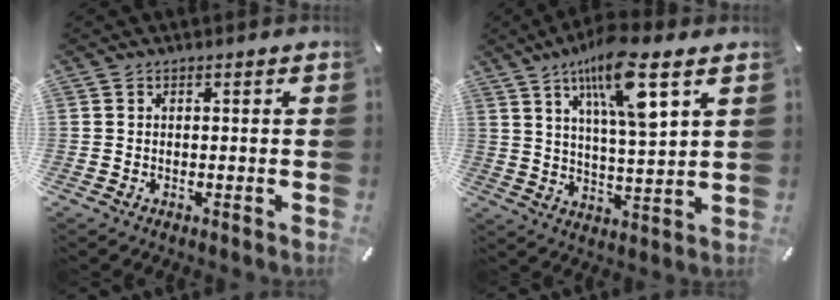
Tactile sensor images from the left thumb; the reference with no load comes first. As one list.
[{"total": 13.5, "force": [8.0, 3.0, 10.5], "torque": [-0.188, -0.029, 0.133]}]